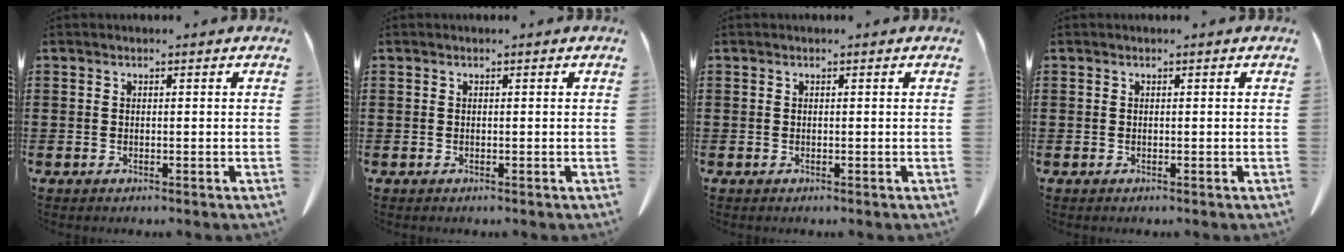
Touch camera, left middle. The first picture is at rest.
{"total": 0.0}
{"total": 0.0}
{"total": 0.0}